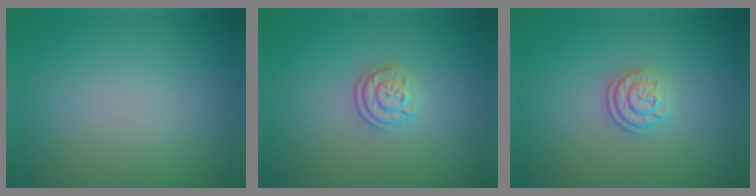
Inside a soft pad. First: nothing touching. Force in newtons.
{"total": 2.2, "press": 1.8, "slide": 1.3}
{"total": 2.4, "press": 1.7, "slide": 1.7}